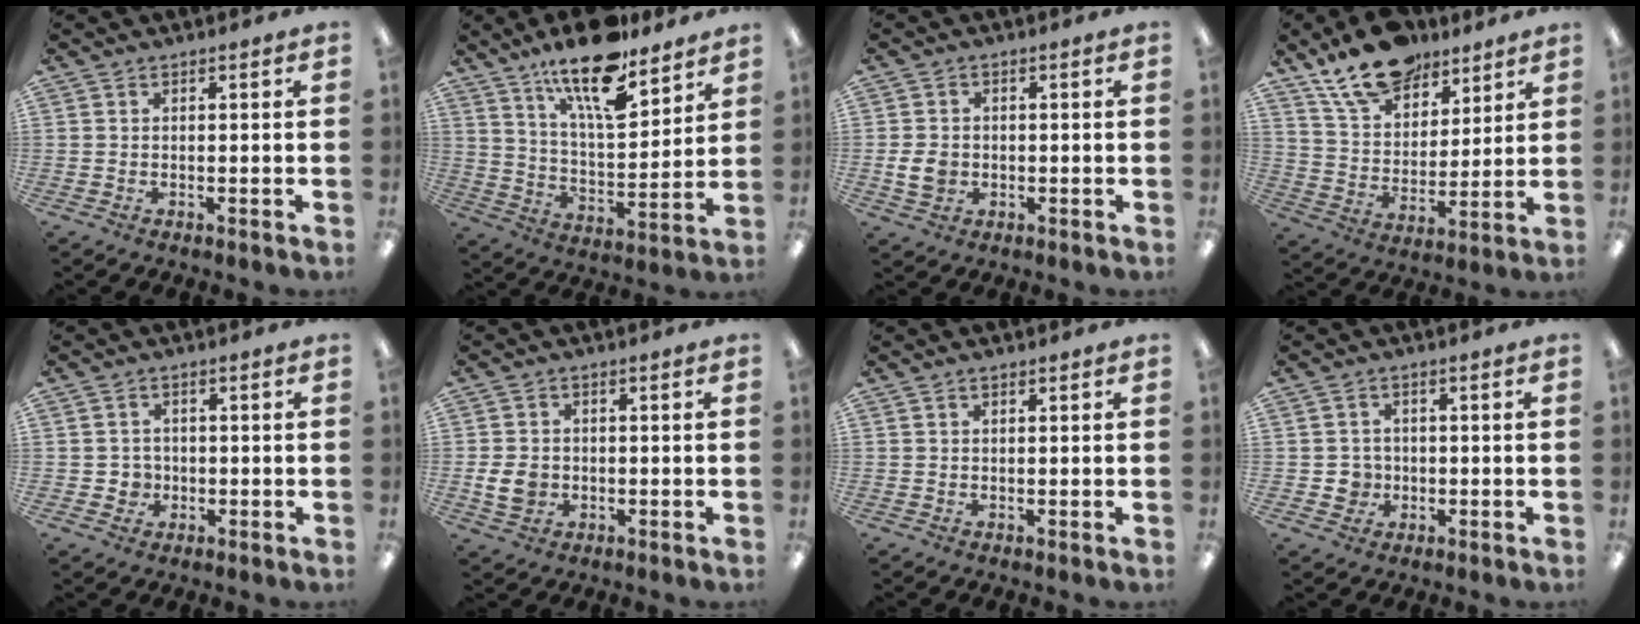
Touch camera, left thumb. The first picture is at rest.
{"total": 17.4, "force": [13.0, 5.2, 10.3], "torque": [-0.175, -0.076, 0.217]}
{"total": 4.7, "force": [-0.6, 3.8, 2.7], "torque": [-0.045, 0.002, -0.011]}
{"total": 15.7, "force": [12.0, 7.8, 6.3], "torque": [-0.112, -0.066, 0.220]}
{"total": 3.0, "force": [-0.4, 3.0, 0.5], "torque": [-0.005, 0.000, -0.010]}
{"total": 5.4, "force": [-0.8, 4.4, 3.0], "torque": [-0.050, -0.002, -0.016]}
{"total": 0.9, "force": [0.6, 0.4, 0.6], "torque": [-0.003, -0.002, 0.009]}
{"total": 3.9, "force": [-0.6, 3.8, 0.8], "torque": [-0.002, 0.002, -0.014]}